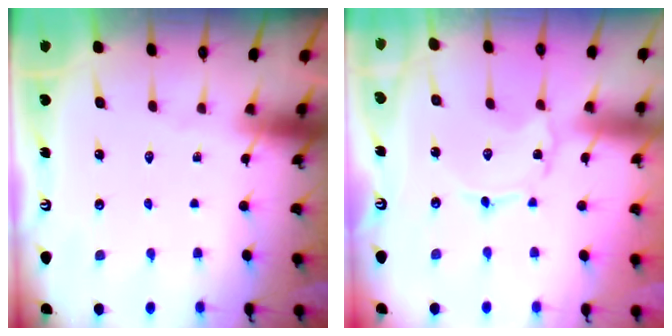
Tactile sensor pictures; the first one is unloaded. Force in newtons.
{"total": 1.2, "press": 1.2, "slide": 0.1}